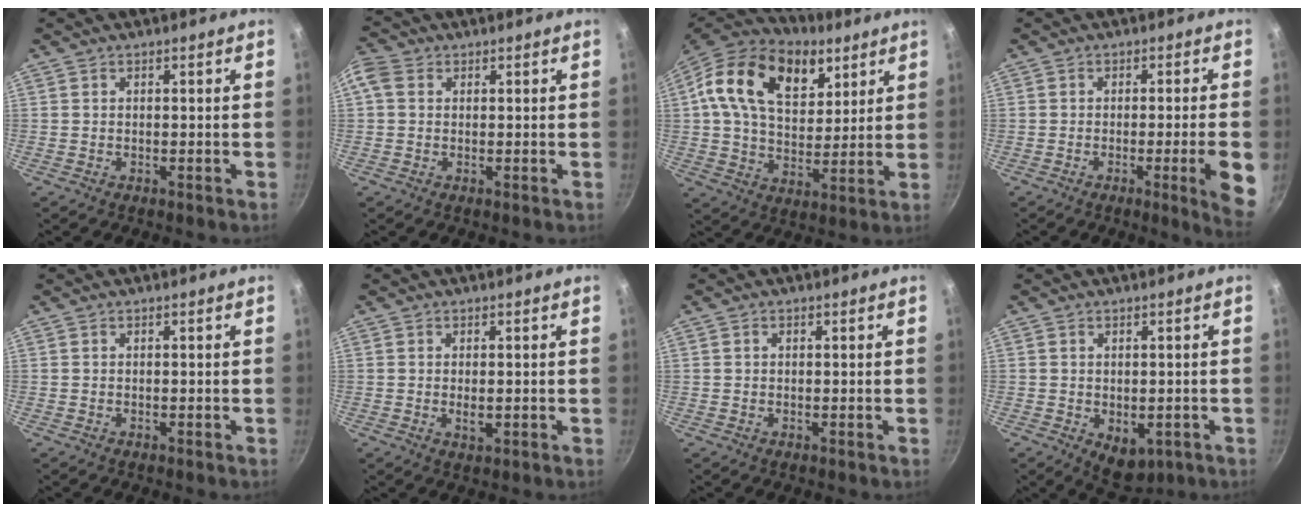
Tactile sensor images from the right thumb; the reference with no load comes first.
{"total": 3.5, "force": [0.8, 2.8, 1.9], "torque": [-0.041, 0.010, 0.006]}
{"total": 21.8, "force": [10.0, 13.6, 13.8], "torque": [-0.202, -0.024, 0.163]}
{"total": 8.1, "force": [-2.2, 0.2, 7.8], "torque": [-0.092, 0.006, -0.029]}
{"total": 0.0}
{"total": 2.1, "force": [-0.1, 1.0, 1.9], "torque": [-0.033, -0.003, 0.000]}
{"total": 0.7, "force": [0.2, 0.6, 0.3], "torque": [-0.004, 0.005, 0.003]}
{"total": 5.6, "force": [-1.4, 3.7, 4.0], "torque": [-0.034, -0.003, -0.006]}